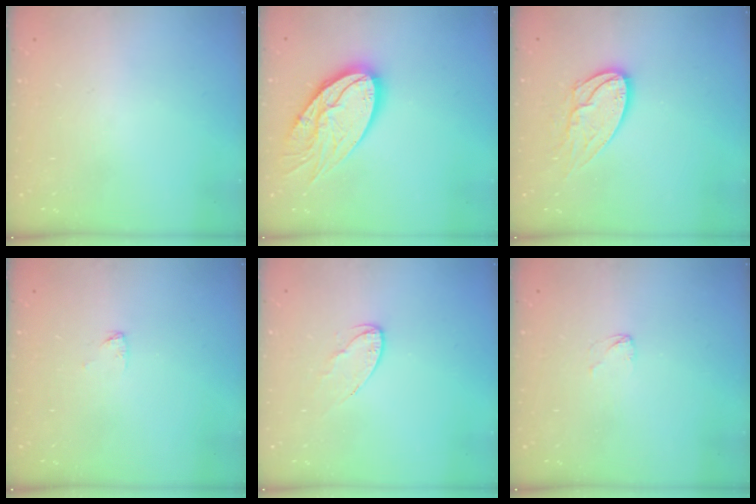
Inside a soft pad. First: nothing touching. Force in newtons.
{"total": 18.2, "press": 18.1, "slide": 1.7}
{"total": 13.0, "press": 13.0, "slide": 1.1}
{"total": 2.6, "press": 2.6, "slide": 0.2}
{"total": 5.7, "press": 5.7, "slide": 0.5}
{"total": 2.7, "press": 2.7, "slide": 0.2}